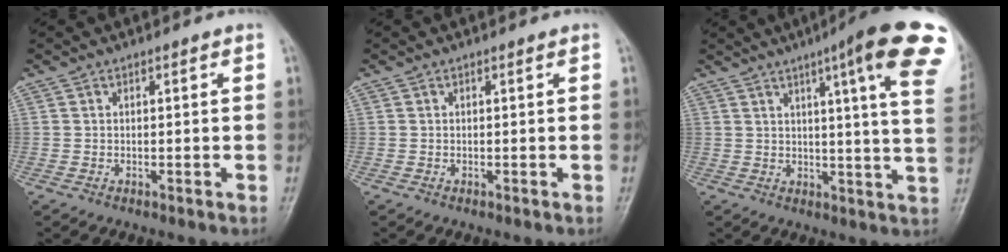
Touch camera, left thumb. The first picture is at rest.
{"total": 0.0}
{"total": 19.9, "force": [10.0, 2.4, 17.1], "torque": [-0.208, -0.026, 0.110]}